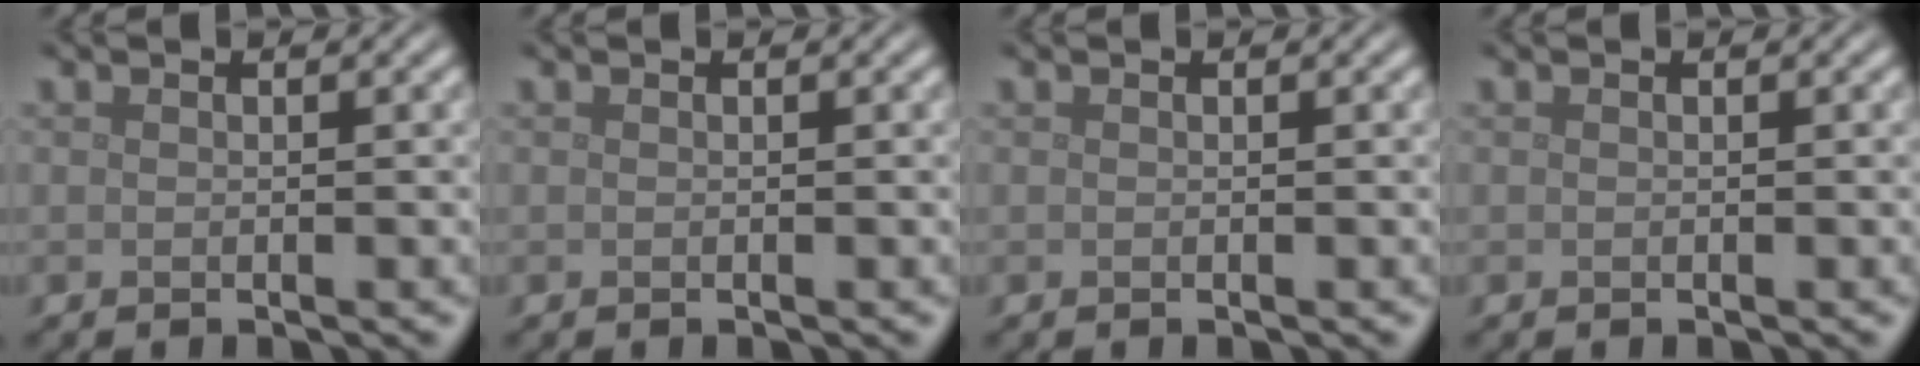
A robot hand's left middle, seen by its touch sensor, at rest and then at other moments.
{"total": 0.0}
{"total": 0.0}
{"total": 0.0}